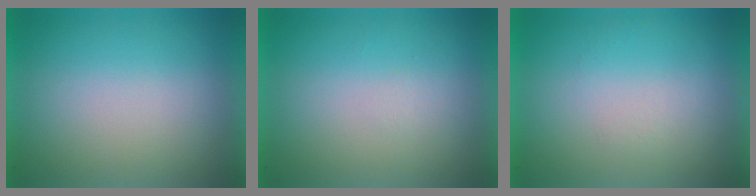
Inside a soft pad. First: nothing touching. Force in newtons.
{"total": 1.0}
{"total": 1.2}